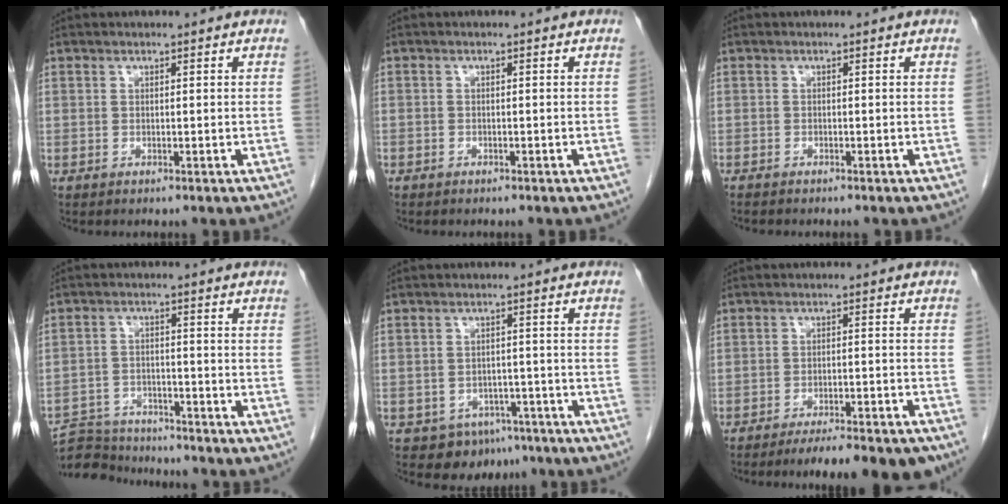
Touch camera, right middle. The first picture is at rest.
{"total": 0.9, "force": [-0.7, 0.6, 0.1], "torque": [-0.006, 0.002, -0.012]}
{"total": 2.3, "force": [-2.0, 0.3, 1.0], "torque": [-0.019, -0.005, -0.026]}
{"total": 9.4, "force": [-9.2, 1.8, 1.1], "torque": [-0.016, 0.006, -0.151]}
{"total": 6.6, "force": [-4.5, 4.6, 1.4], "torque": [-0.008, 0.012, -0.054]}
{"total": 11.4, "force": [-9.6, 1.5, 6.0], "torque": [-0.065, -0.004, -0.130]}